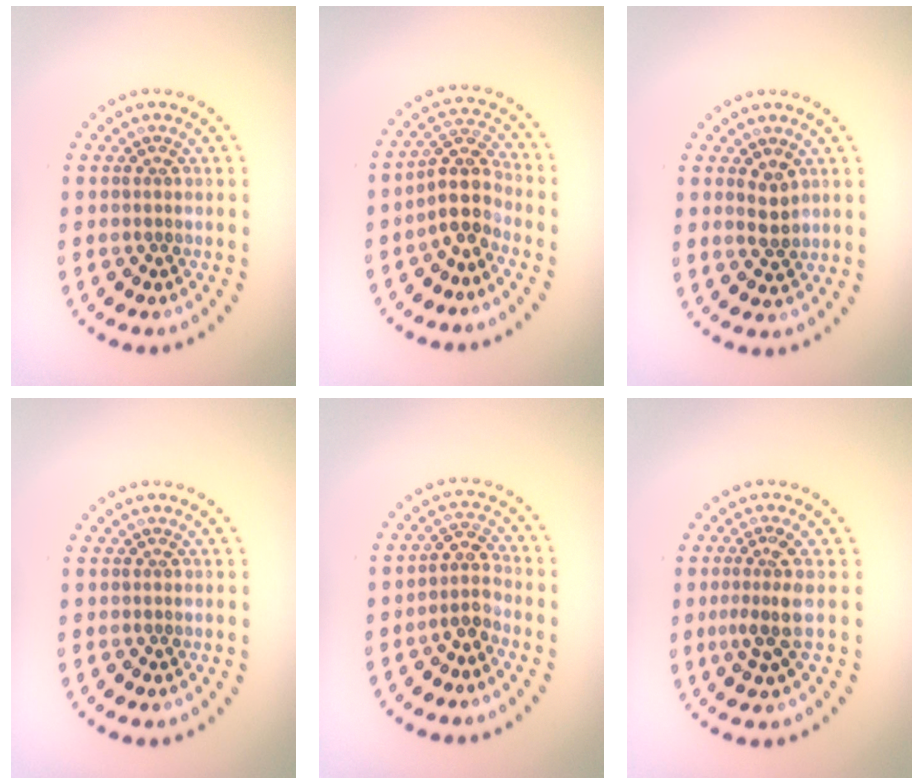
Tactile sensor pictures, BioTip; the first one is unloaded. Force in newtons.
{"total": 3.7, "press": 3.0, "slide": 2.2}
{"total": 1.9, "press": 1.8, "slide": 0.6}
{"total": 0.0}
{"total": 2.3, "press": 1.9, "slide": 1.3}
{"total": 2.7, "press": 2.0, "slide": 1.9}